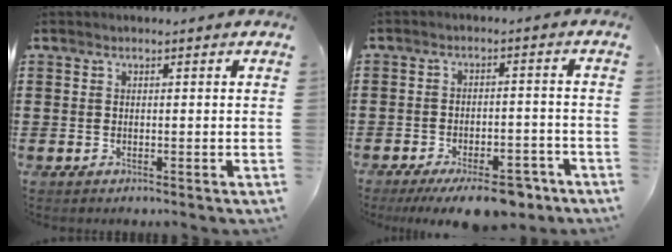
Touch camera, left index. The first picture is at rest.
{"total": 7.8, "force": [-6.2, 1.9, 4.3], "torque": [-0.061, 0.010, -0.107]}